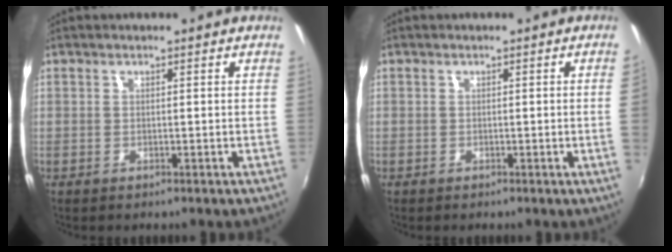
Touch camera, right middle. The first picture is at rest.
{"total": 1.0, "force": [-0.1, -0.6, 0.8], "torque": [-0.006, -0.007, -0.002]}